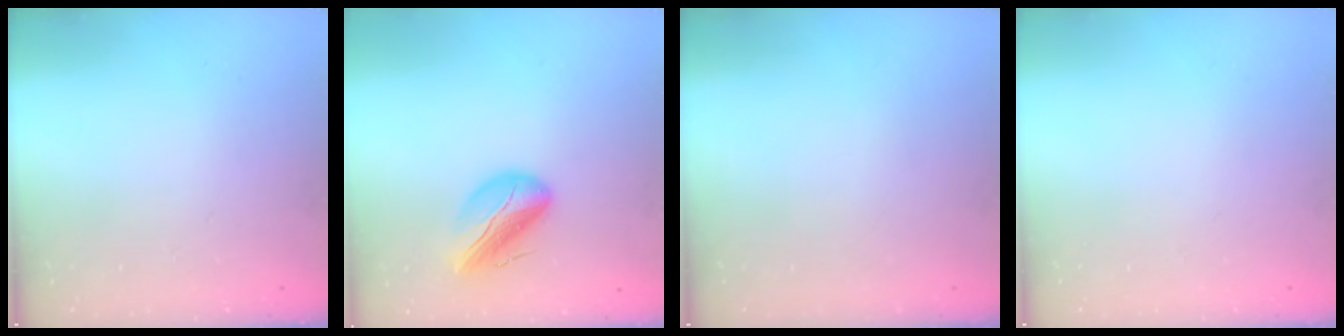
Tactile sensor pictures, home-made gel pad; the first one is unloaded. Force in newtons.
{"total": 13.4, "press": 13.0, "slide": 3.2}
{"total": 0.0}
{"total": 0.0}